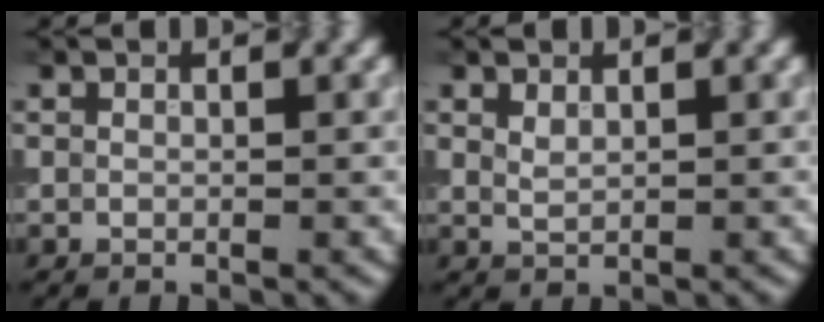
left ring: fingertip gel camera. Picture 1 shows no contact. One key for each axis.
{"total": 0.9, "fx": 0.6, "fy": 0.4, "fz": 0.6, "tx": -0.016, "ty": -0.002, "tz": 0.017}